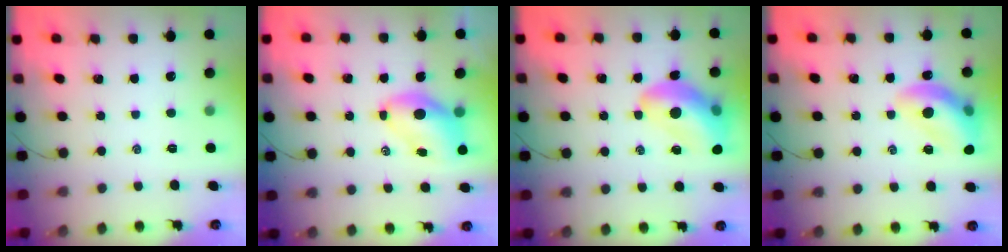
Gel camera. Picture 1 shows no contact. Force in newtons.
{"total": 7.5, "press": 7.3, "slide": 1.6}
{"total": 14.2, "press": 13.6, "slide": 4.0}
{"total": 15.3, "press": 15.1, "slide": 2.7}